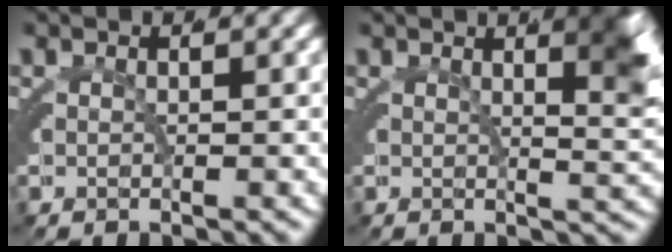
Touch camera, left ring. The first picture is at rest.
{"total": 4.9, "force": [1.4, 0.9, 4.6], "torque": [-0.032, -0.001, 0.025]}